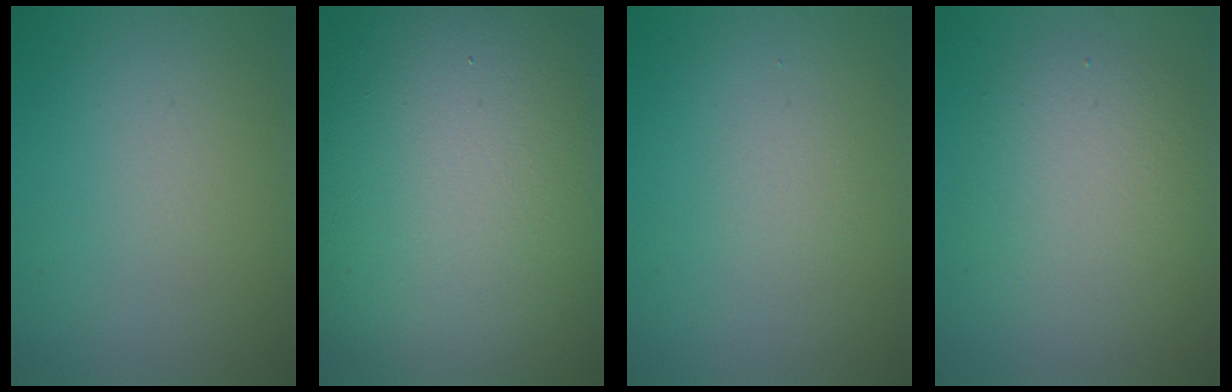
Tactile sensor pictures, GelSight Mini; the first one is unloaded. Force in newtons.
{"total": 21.4, "press": 21.4, "slide": 0.7}
{"total": 0.9, "press": 0.9, "slide": 0.0}
{"total": 4.7, "press": 4.6, "slide": 0.5}